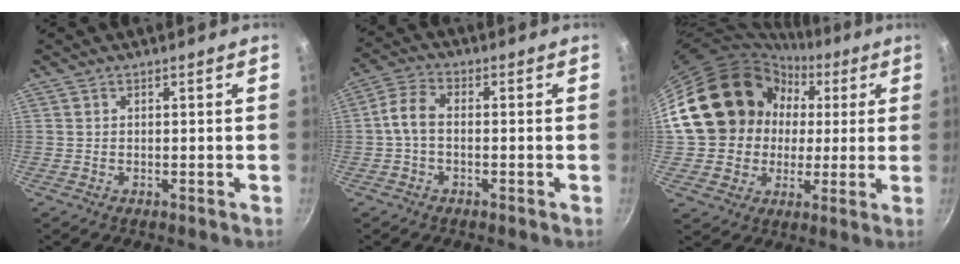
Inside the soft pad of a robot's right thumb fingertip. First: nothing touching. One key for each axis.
{"total": 5.0, "fx": -1.0, "fy": 3.1, "fz": 3.8, "tx": -0.085, "ty": 0.025, "tz": -0.030}
{"total": 19.4, "fx": 2.5, "fy": 17.2, "fz": 8.7, "tx": -0.129, "ty": 0.037, "tz": 0.054}